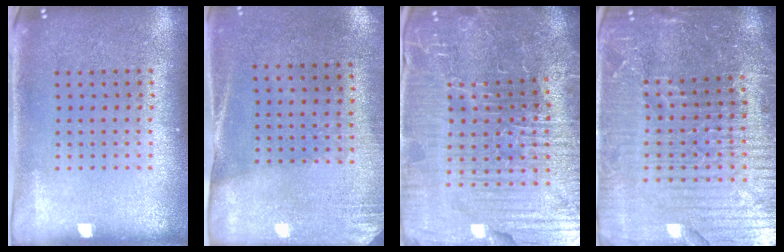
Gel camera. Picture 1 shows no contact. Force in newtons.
{"total": 2.7, "press": 2.3, "slide": 1.3}
{"total": 6.3, "press": 5.9, "slide": 2.4}
{"total": 6.2, "press": 5.5, "slide": 2.9}